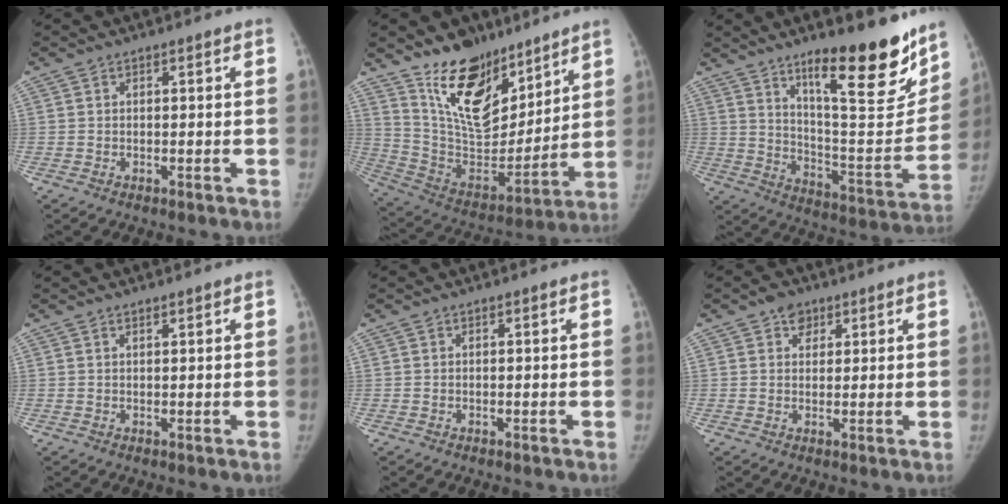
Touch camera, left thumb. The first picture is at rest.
{"total": 20.7, "force": [14.1, 10.4, 11.1], "torque": [-0.132, -0.097, 0.253]}
{"total": 22.3, "force": [14.9, 5.1, 15.8], "torque": [-0.194, -0.102, 0.237]}
{"total": 0.9, "force": [0.8, 0.2, 0.4], "torque": [-0.007, -0.005, 0.014]}
{"total": 0.0}
{"total": 3.6, "force": [1.9, 2.8, 1.2], "torque": [0.004, -0.007, 0.026]}